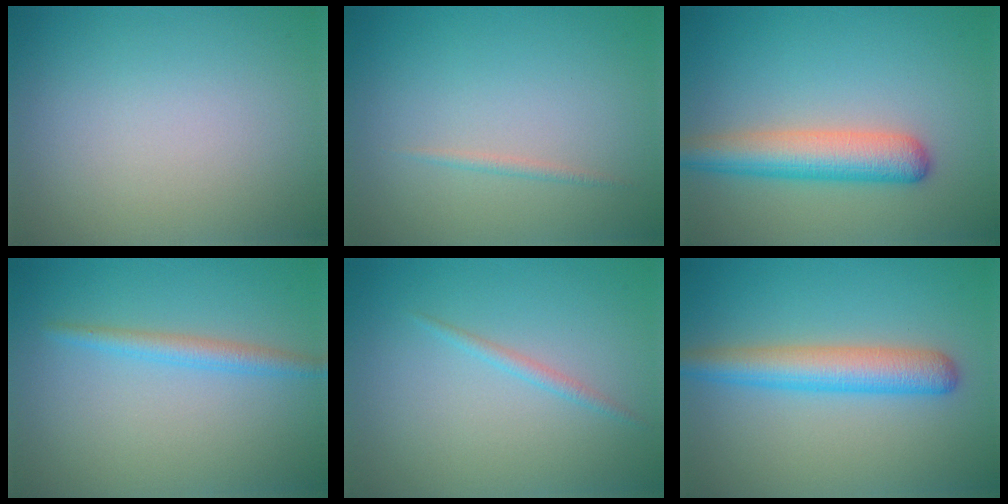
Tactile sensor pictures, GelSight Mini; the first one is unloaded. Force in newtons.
{"total": 0.6, "press": 0.6, "slide": 0.0}
{"total": 4.9, "press": 4.9, "slide": 0.2}
{"total": 2.1, "press": 2.0, "slide": 0.2}
{"total": 1.0, "press": 1.0, "slide": 0.1}
{"total": 4.6, "press": 4.6, "slide": 0.1}